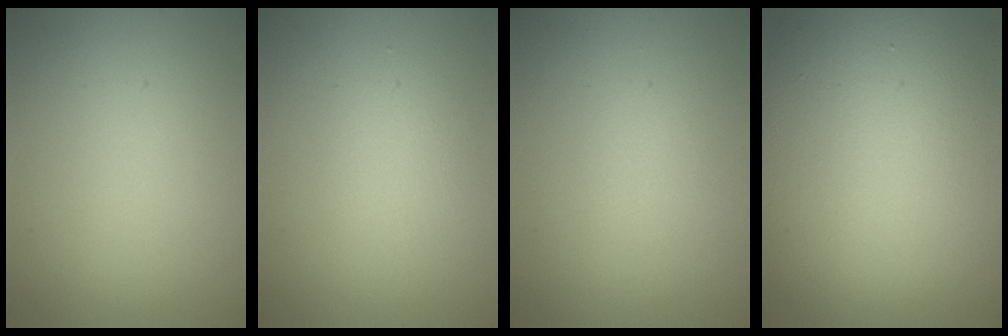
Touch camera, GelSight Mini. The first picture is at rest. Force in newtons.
{"total": 1.7, "press": 1.6, "slide": 0.1}
{"total": 0.8, "press": 0.7, "slide": 0.1}
{"total": 16.5, "press": 16.5, "slide": 0.9}